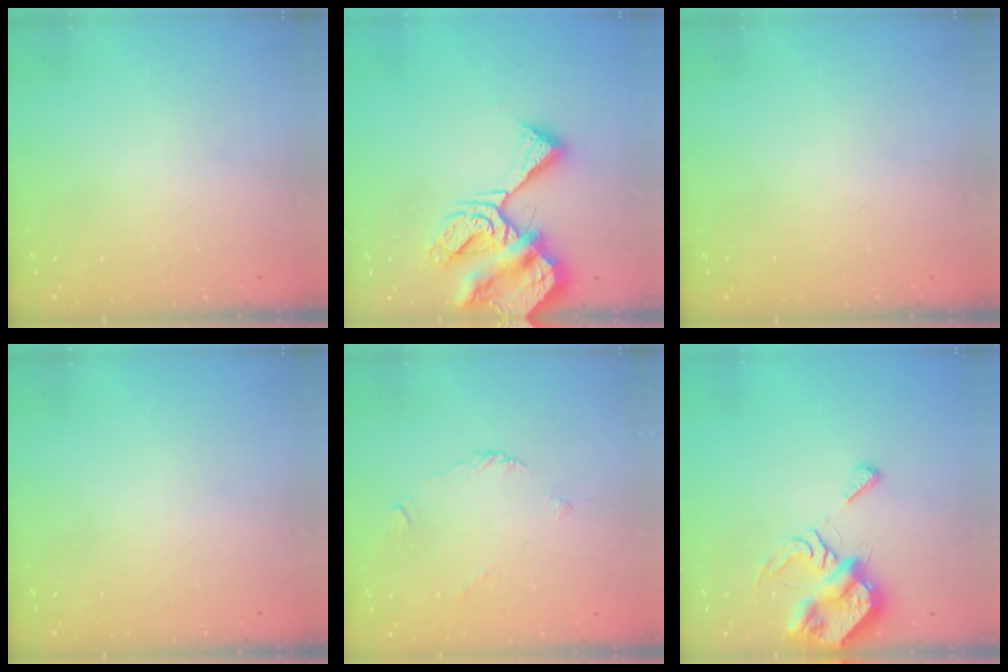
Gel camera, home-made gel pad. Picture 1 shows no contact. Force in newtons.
{"total": 13.5, "press": 13.4, "slide": 1.5}
{"total": 0.0}
{"total": 0.0}
{"total": 2.5, "press": 2.4, "slide": 0.7}
{"total": 10.4, "press": 10.3, "slide": 1.3}